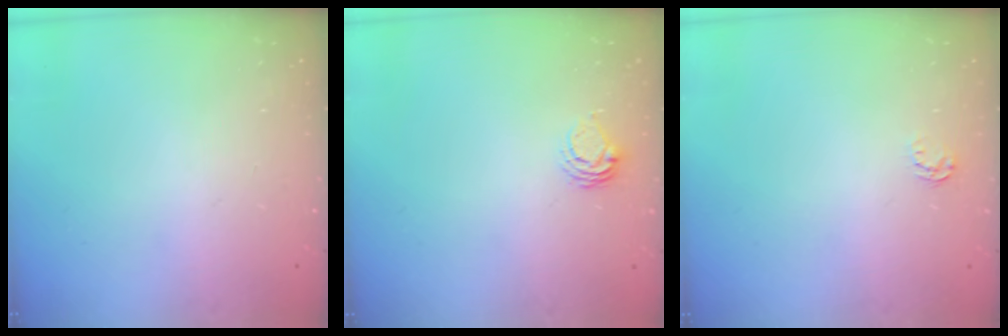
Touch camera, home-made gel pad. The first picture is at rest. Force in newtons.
{"total": 5.9, "press": 5.9, "slide": 0.5}
{"total": 2.5, "press": 2.5, "slide": 0.4}